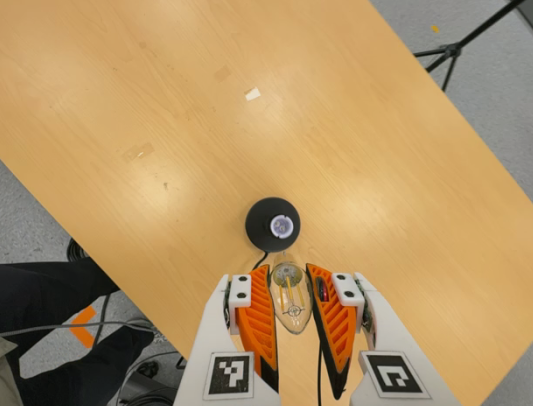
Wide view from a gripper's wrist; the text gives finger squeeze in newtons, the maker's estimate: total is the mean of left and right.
{"total": 20.9, "left": 23.5, "right": 18.3}